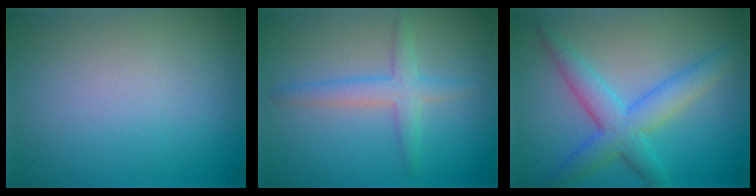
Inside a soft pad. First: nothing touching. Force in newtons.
{"total": 2.7, "press": 2.7, "slide": 0.2}
{"total": 5.0, "press": 5.0, "slide": 0.2}